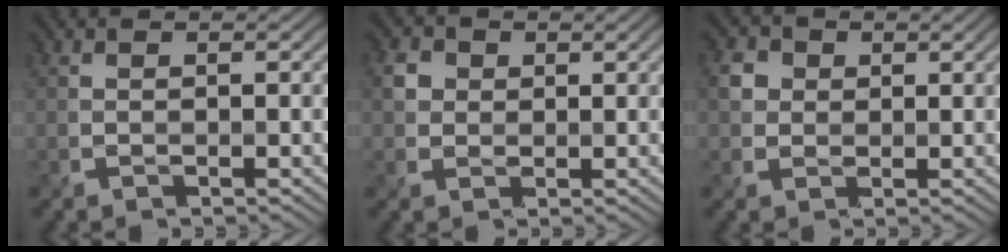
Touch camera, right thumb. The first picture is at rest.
{"total": 2.4, "force": [0.6, 2.3, 0.7], "torque": [-0.023, 0.002, 0.012]}
{"total": 2.7, "force": [0.6, 2.5, 0.8], "torque": [-0.028, 0.003, 0.012]}